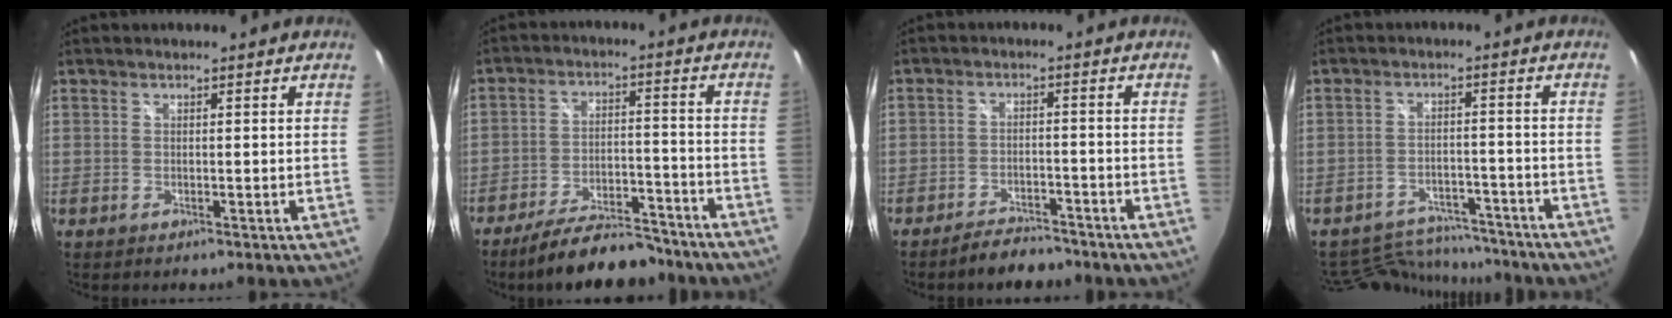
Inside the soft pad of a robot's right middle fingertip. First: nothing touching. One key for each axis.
{"total": 14.2, "fx": -12.2, "fy": 4.2, "fz": 5.9, "tx": -0.111, "ty": 0.008, "tz": -0.176}
{"total": 5.9, "fx": -5.1, "fy": 2.3, "fz": 1.6, "tx": -0.044, "ty": 0.011, "tz": -0.074}
{"total": 12.5, "fx": -11.5, "fy": 4.3, "fz": 2.4, "tx": -0.064, "ty": 0.022, "tz": -0.157}